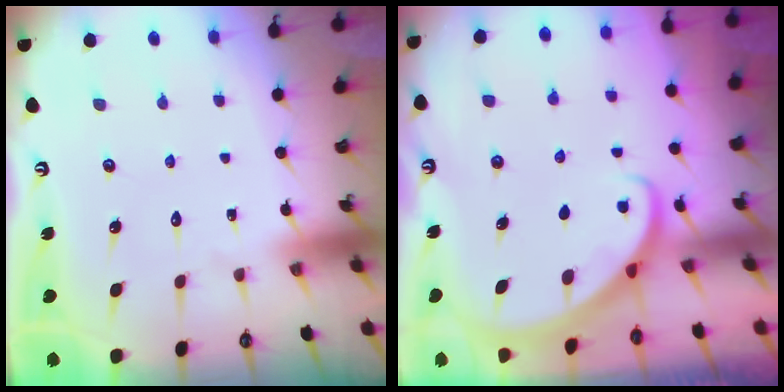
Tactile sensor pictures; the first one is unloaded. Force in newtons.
{"total": 2.9, "press": 2.9, "slide": 0.2}